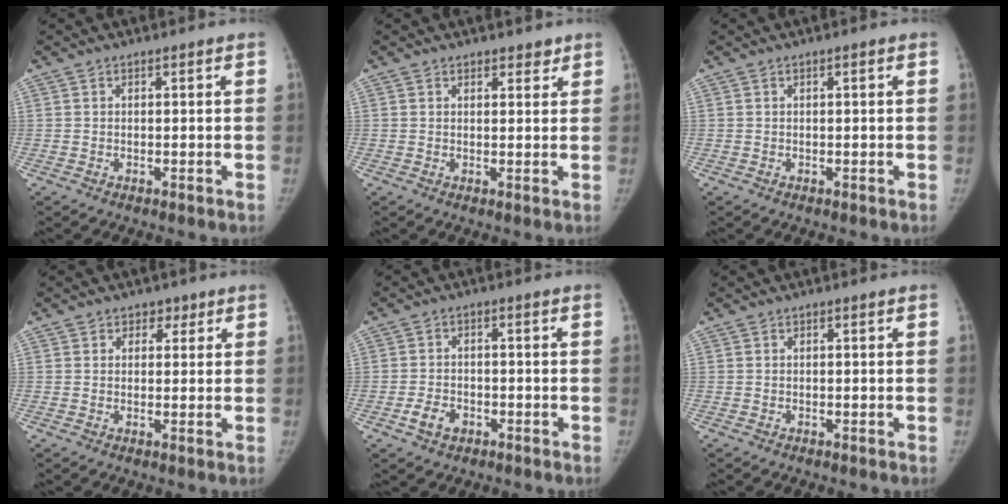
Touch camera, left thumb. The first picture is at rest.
{"total": 2.2, "force": [1.7, 1.2, 0.6], "torque": [0.011, -0.010, 0.020]}
{"total": 0.0}
{"total": 2.7, "force": [1.3, 2.3, 0.5], "torque": [0.021, -0.003, 0.011]}
{"total": 4.2, "force": [-2.1, 2.9, 2.2], "torque": [-0.036, 0.015, -0.036]}
{"total": 0.0}